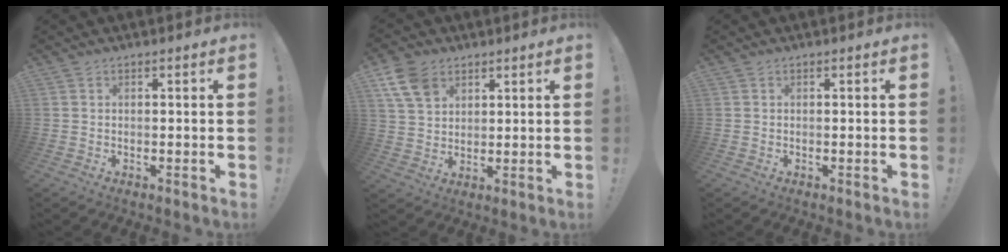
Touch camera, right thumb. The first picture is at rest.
{"total": 10.0, "force": [5.5, 6.8, 4.8], "torque": [-0.093, -0.020, 0.110]}
{"total": 0.0}